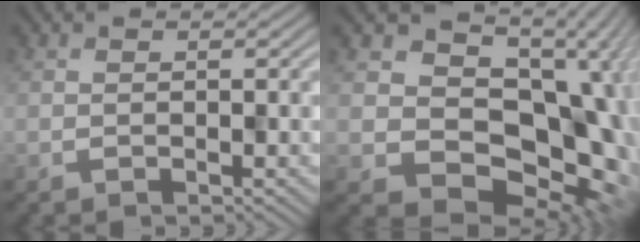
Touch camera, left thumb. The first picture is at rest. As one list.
[{"total": 14.5, "force": [0.8, 11.3, 9.1], "torque": [-0.097, -0.036, 0.046]}]